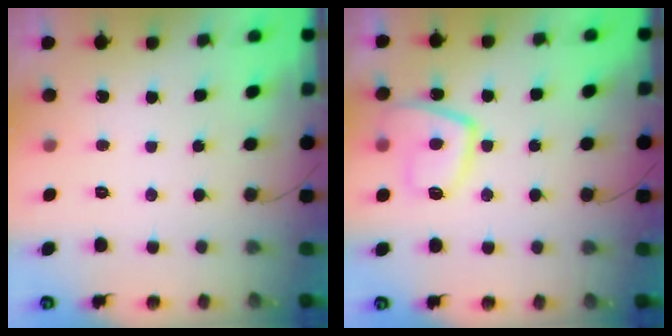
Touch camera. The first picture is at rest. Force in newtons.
{"total": 10.4, "press": 10.3, "slide": 1.1}